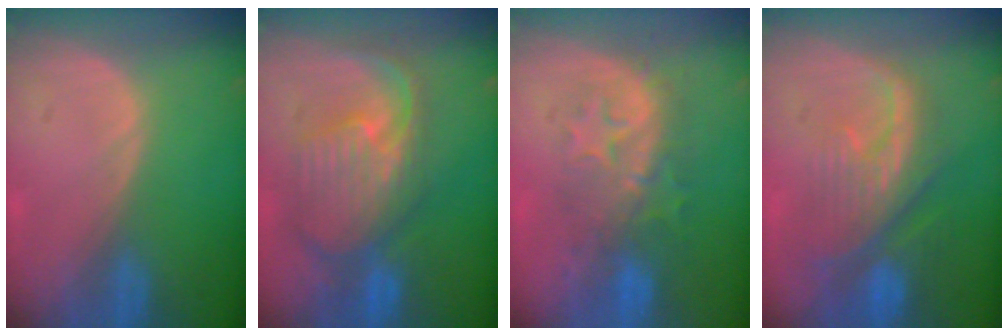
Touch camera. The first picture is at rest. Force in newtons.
{"total": 10.5, "press": 9.4, "slide": 4.7}
{"total": 8.1, "press": 8.1, "slide": 0.8}
{"total": 10.2, "press": 8.9, "slide": 5.0}